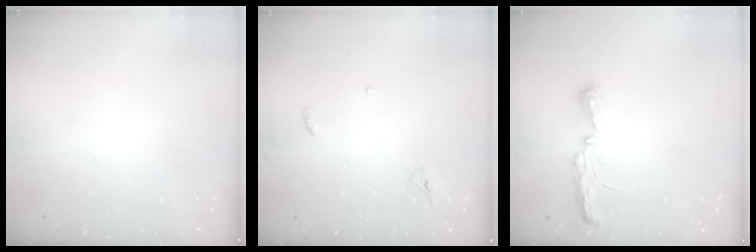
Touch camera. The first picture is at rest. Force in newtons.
{"total": 2.9, "press": 2.9, "slide": 0.2}
{"total": 5.4, "press": 5.3, "slide": 0.7}